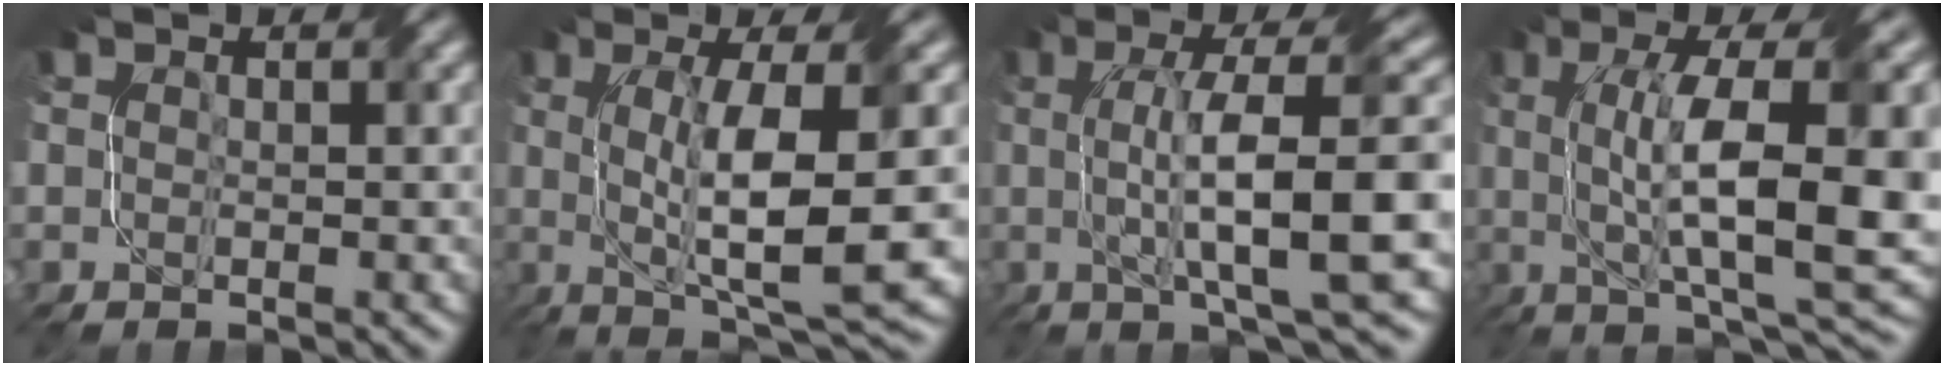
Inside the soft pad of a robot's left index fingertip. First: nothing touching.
{"total": 10.1, "force": [0.0, 2.1, 9.9], "torque": [-0.156, -0.004, 0.008]}
{"total": 11.3, "force": [0.4, 2.4, 11.0], "torque": [-0.159, 0.013, 0.009]}
{"total": 13.1, "force": [1.0, 3.5, 12.6], "torque": [-0.199, 0.003, 0.021]}